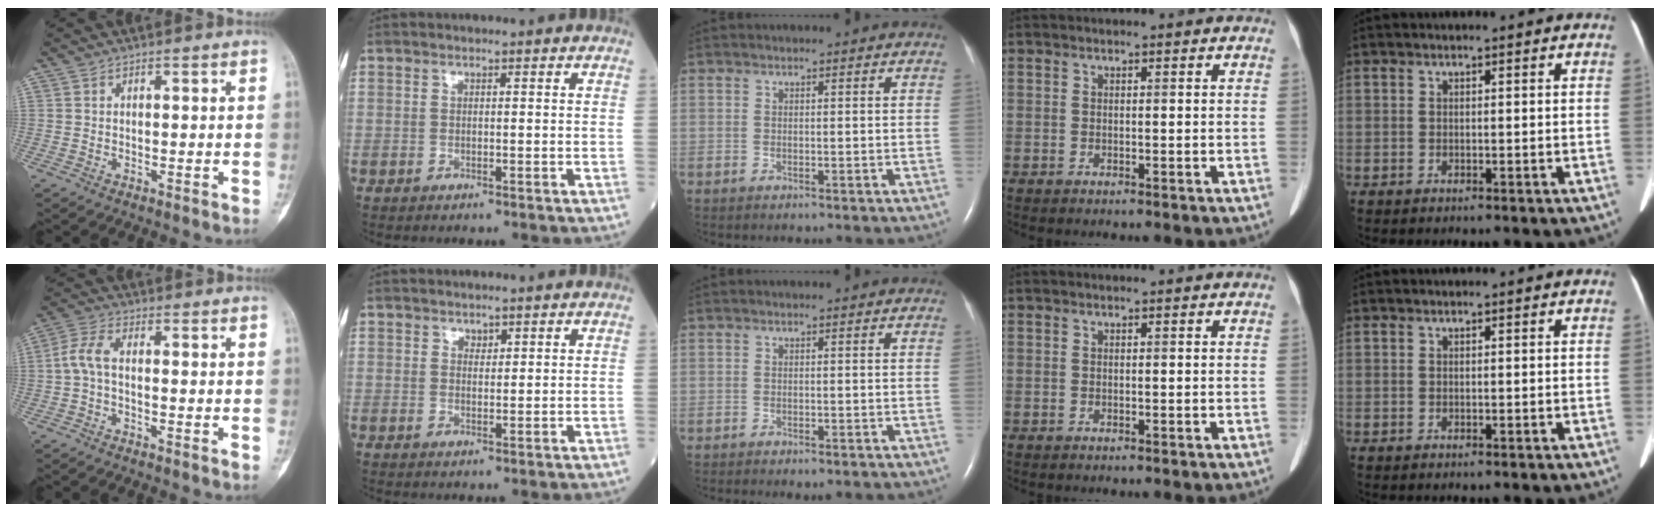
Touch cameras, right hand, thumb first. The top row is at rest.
{"thumb": {"total": 4.3, "force": [-0.7, 1.8, 3.8], "torque": [-0.092, 0.014, -0.023]}, "index": {"total": 1.1, "force": [0.8, 0.7, 0.4], "torque": [-0.003, -0.002, 0.012]}, "middle": {"total": 3.4, "force": [-2.9, 0.7, 1.6], "torque": [-0.020, -0.006, -0.033]}}